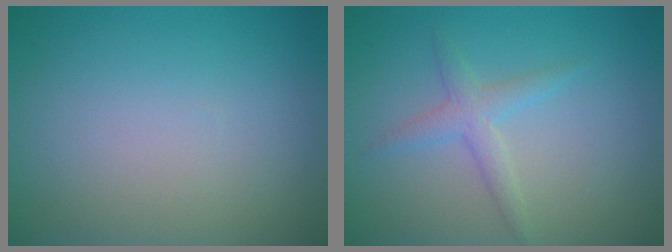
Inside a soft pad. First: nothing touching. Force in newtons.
{"total": 2.0, "press": 2.0, "slide": 0.2}